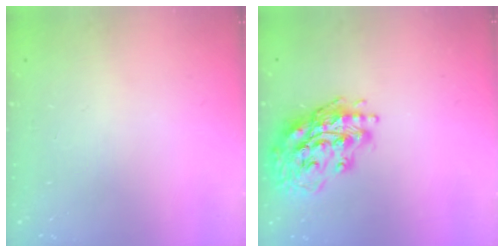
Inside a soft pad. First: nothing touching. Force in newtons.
{"total": 17.6, "press": 17.5, "slide": 2.3}